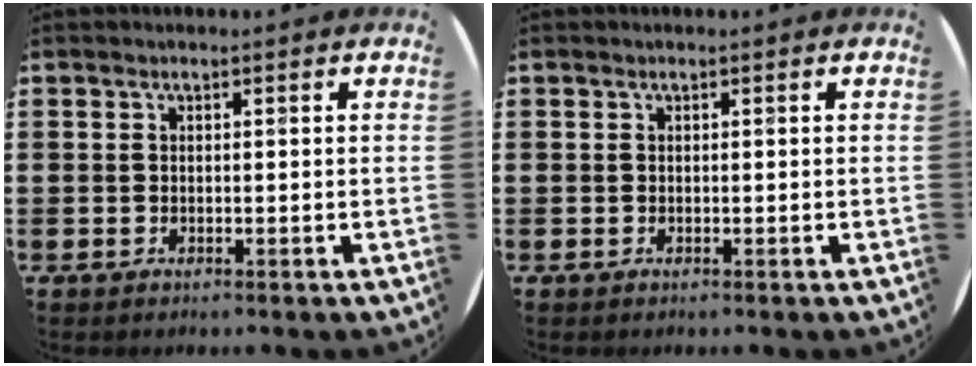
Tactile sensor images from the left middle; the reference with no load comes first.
{"total": 0.0}